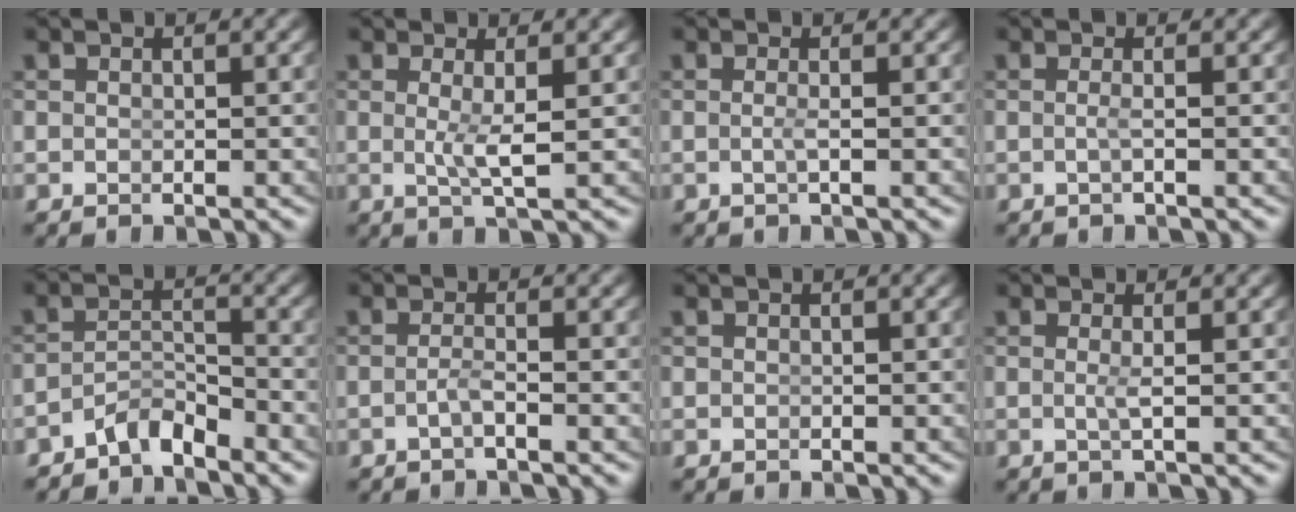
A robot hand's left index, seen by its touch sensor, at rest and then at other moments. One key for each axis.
{"total": 2.2, "fx": 0.2, "fy": -0.5, "fz": 2.2, "tx": -0.048, "ty": -0.019, "tz": 0.015}
{"total": 1.2, "fx": -0.6, "fy": -0.7, "fz": 0.7, "tx": -0.023, "ty": -0.010, "tz": -0.005}
{"total": 1.2, "fx": -0.6, "fy": -0.7, "fz": 0.7, "tx": -0.021, "ty": -0.009, "tz": -0.005}
{"total": 3.3, "fx": -3.1, "fy": 0.8, "fz": 0.9, "tx": -0.016, "ty": -0.007, "tz": -0.051}
{"total": 1.6, "fx": -1.3, "fy": -0.7, "fz": 0.7, "tx": -0.019, "ty": -0.007, "tz": -0.018}
{"total": 0.0}
{"total": 1.3, "fx": -0.2, "fy": -0.7, "fz": 1.0, "tx": -0.030, "ty": -0.012, "tz": 0.003}